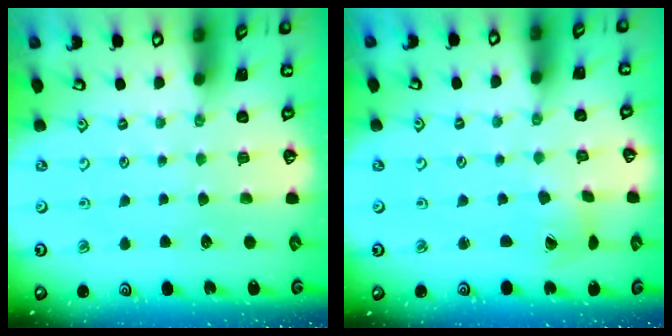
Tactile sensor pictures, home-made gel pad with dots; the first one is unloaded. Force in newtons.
{"total": 2.2, "press": 2.2, "slide": 0.4}